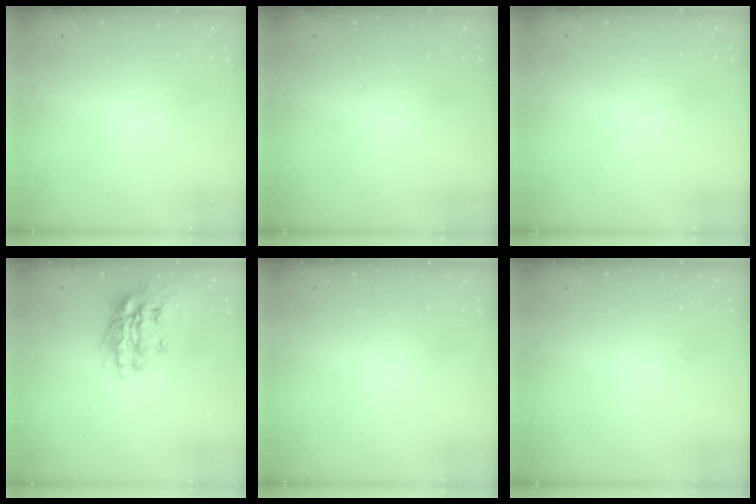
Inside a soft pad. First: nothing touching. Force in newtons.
{"total": 0.0}
{"total": 0.0}
{"total": 13.2, "press": 13.1, "slide": 1.9}
{"total": 0.0}
{"total": 0.0}